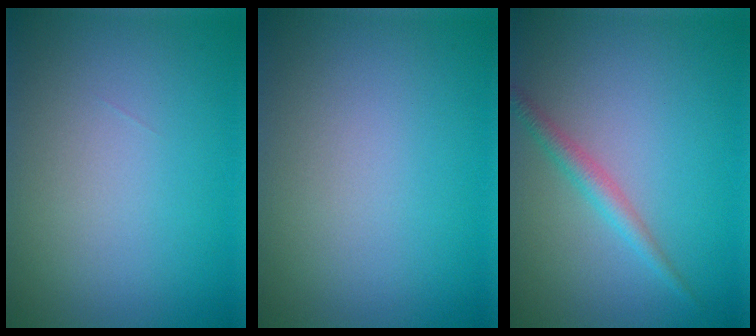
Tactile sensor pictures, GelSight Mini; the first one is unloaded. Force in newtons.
{"total": 0.0}
{"total": 2.0, "press": 2.0, "slide": 0.0}